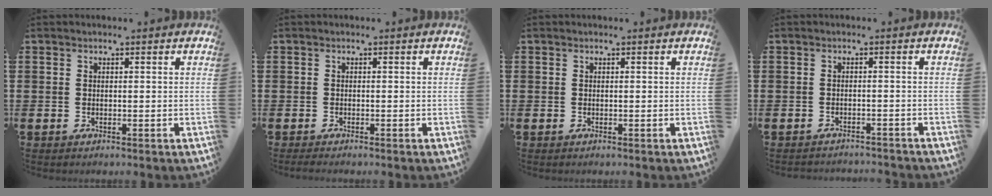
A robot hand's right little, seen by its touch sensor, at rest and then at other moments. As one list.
[{"total": 0.0}, {"total": 0.0}, {"total": 1.3, "force": [-1.3, 0.0, -0.1], "torque": [-0.003, 0.003, -0.027]}]